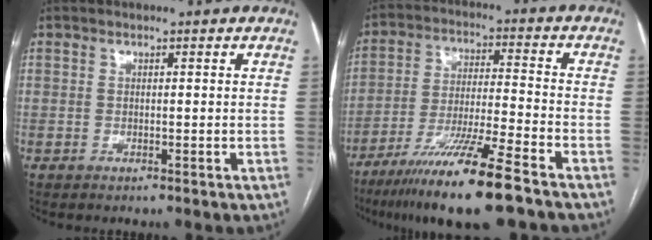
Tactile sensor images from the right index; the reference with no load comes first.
{"total": 14.5, "force": [-10.1, -0.3, 10.4], "torque": [-0.201, -0.041, -0.180]}